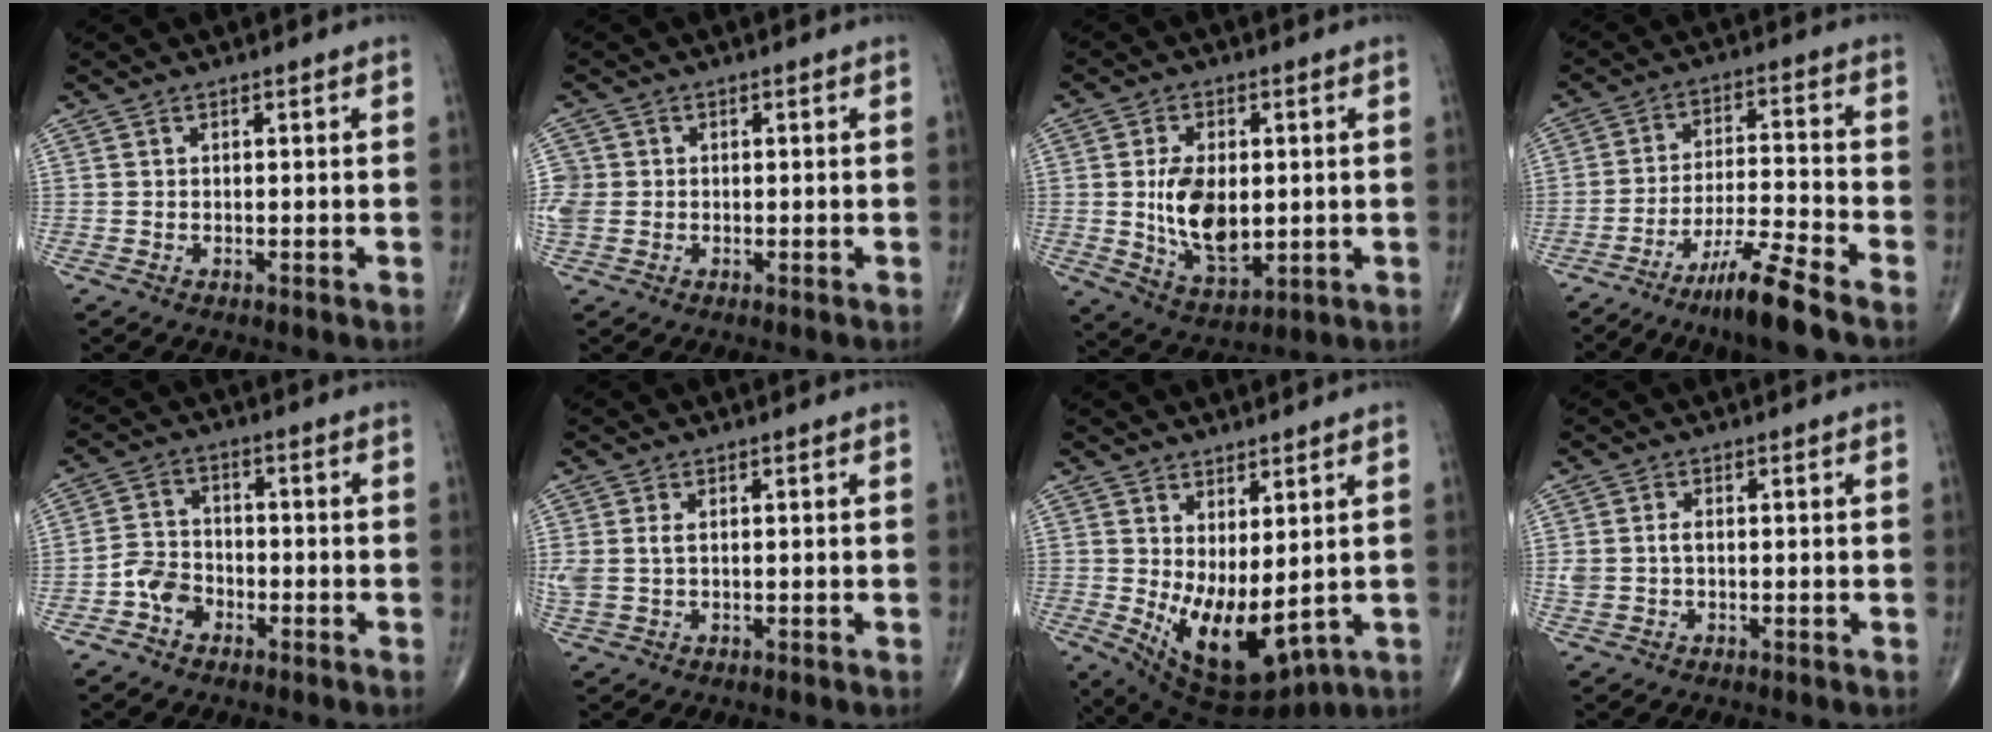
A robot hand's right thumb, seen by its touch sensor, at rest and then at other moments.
{"total": 4.7, "force": [0.0, 4.2, 2.0], "torque": [-0.054, 0.010, 0.005]}
{"total": 12.4, "force": [0.2, 7.2, 10.1], "torque": [-0.161, -0.015, 0.016]}
{"total": 10.5, "force": [-7.6, 0.1, 7.2], "torque": [-0.136, 0.043, -0.141]}
{"total": 5.4, "force": [-2.6, 4.1, 2.3], "torque": [-0.024, 0.025, -0.055]}
{"total": 3.5, "force": [0.5, 2.1, 2.8], "torque": [-0.083, 0.009, 0.017]}
{"total": 12.2, "force": [0.1, 5.7, 10.8], "torque": [-0.170, -0.024, 0.030]}
{"total": 2.8, "force": [0.1, 1.8, 2.1], "torque": [-0.052, 0.006, 0.003]}